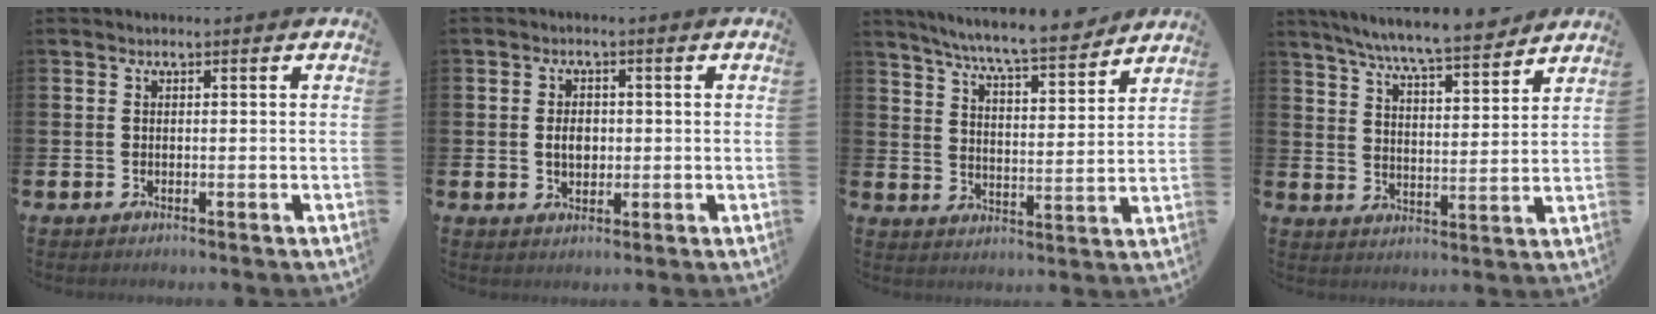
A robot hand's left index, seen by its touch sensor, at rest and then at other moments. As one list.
[{"total": 3.0, "force": [0.1, 2.2, 2.1], "torque": [-0.027, 0.004, -0.005]}, {"total": 8.3, "force": [7.8, 0.1, 2.8], "torque": [-0.077, -0.053, 0.136]}, {"total": 8.0, "force": [7.5, 0.1, 2.8], "torque": [-0.082, -0.045, 0.134]}]